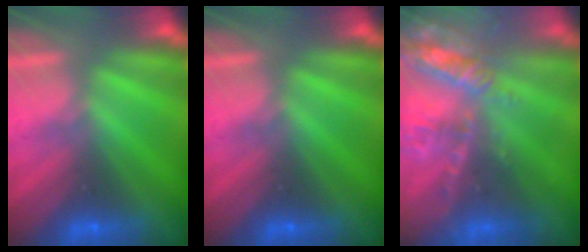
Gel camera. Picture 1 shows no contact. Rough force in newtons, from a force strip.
{"total": 0.0}
{"total": 8.3}